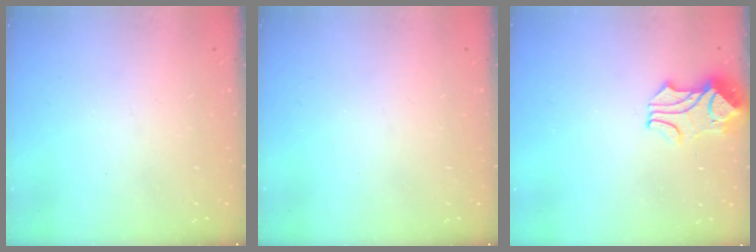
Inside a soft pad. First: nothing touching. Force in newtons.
{"total": 0.0}
{"total": 1.9, "press": 1.4, "slide": 1.2}